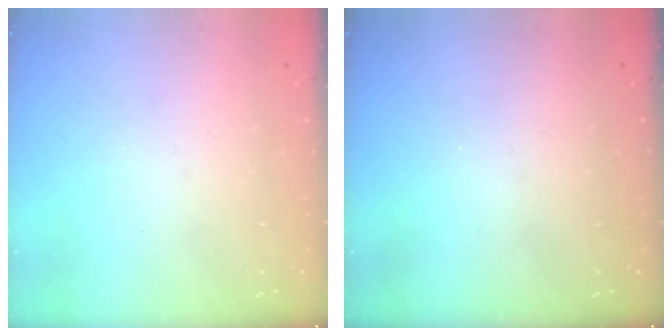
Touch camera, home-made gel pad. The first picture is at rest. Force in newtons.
{"total": 0.0}